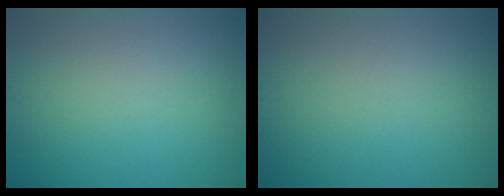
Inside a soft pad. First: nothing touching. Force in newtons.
{"total": 0.0}